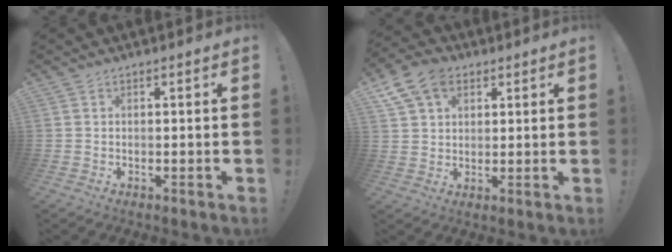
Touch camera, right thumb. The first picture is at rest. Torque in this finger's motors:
{"motor_torque": [0.07, 0.24, 0.15, -0.04, 0.02]}